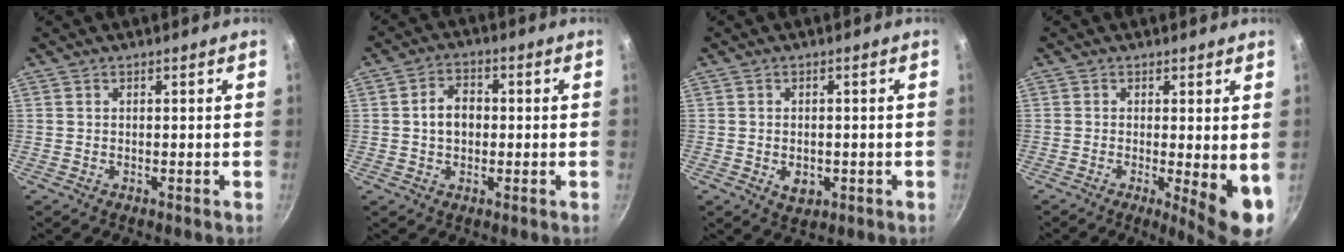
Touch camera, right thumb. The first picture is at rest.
{"total": 5.8, "force": [0.0, 4.3, 3.9], "torque": [-0.043, 0.016, -0.006]}
{"total": 3.9, "force": [-1.0, 2.8, 2.6], "torque": [-0.031, 0.000, -0.008]}
{"total": 7.1, "force": [-0.7, 1.5, 6.9], "torque": [-0.091, -0.017, -0.006]}